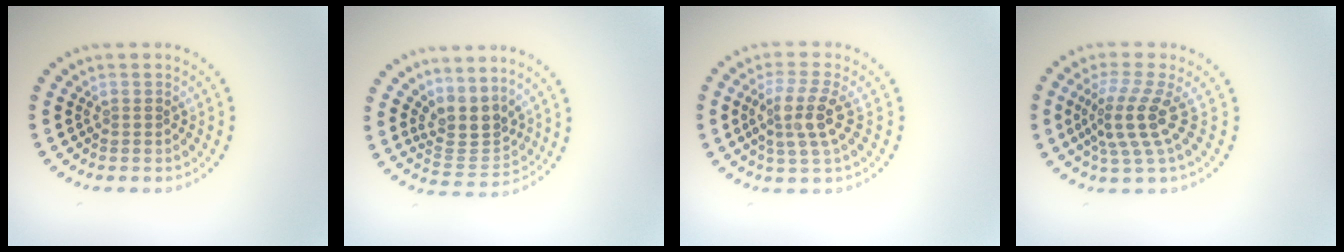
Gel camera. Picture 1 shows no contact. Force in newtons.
{"total": 3.5, "press": 2.7, "slide": 2.2}
{"total": 3.4, "press": 2.9, "slide": 1.9}
{"total": 3.9, "press": 2.9, "slide": 2.6}